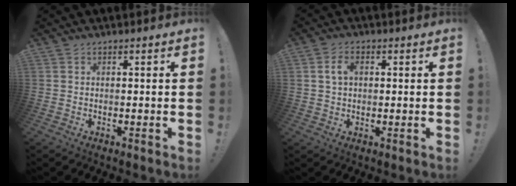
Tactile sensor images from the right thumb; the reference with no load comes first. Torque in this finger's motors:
{"motor_torque": [0.07, -0.02, -0.02, 0.17, 0.15]}